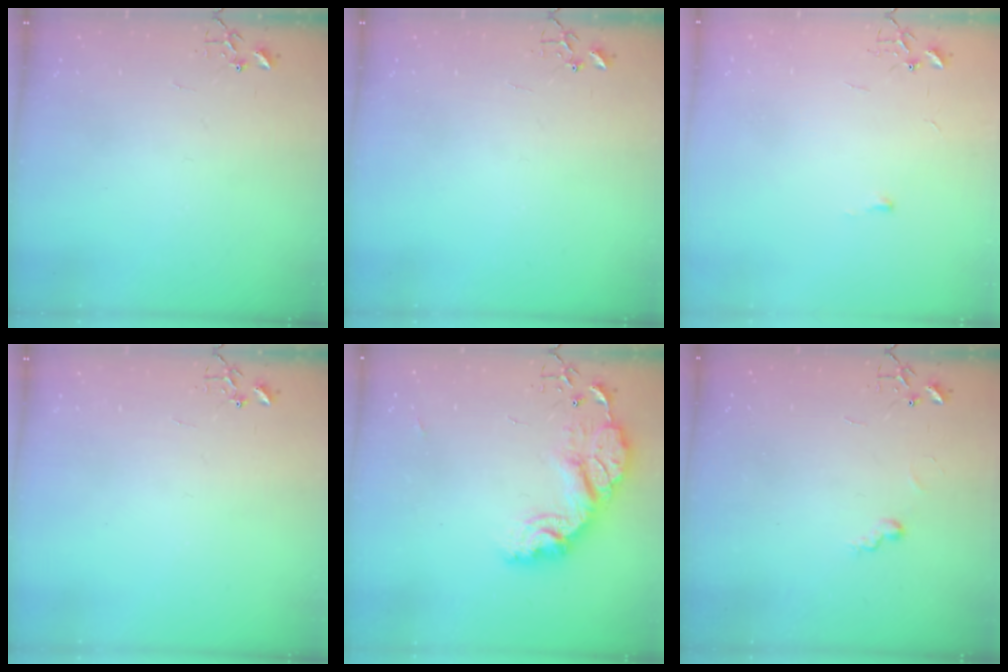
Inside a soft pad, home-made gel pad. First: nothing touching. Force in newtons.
{"total": 0.0}
{"total": 3.0, "press": 2.9, "slide": 0.4}
{"total": 0.0}
{"total": 15.7, "press": 15.6, "slide": 1.2}
{"total": 6.2, "press": 6.2, "slide": 0.5}